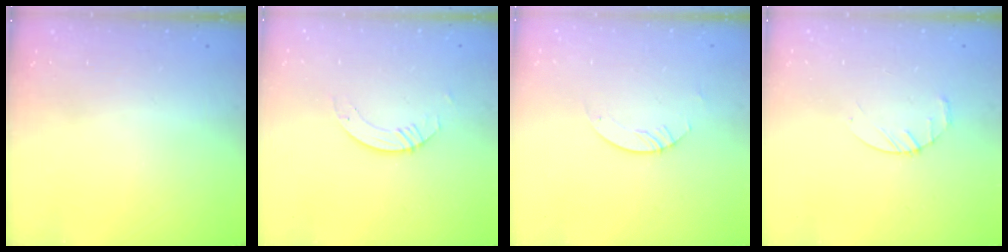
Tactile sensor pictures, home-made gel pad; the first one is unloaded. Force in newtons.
{"total": 3.5, "press": 3.5, "slide": 0.4}
{"total": 2.1, "press": 2.1, "slide": 0.2}
{"total": 3.2, "press": 3.2, "slide": 0.5}